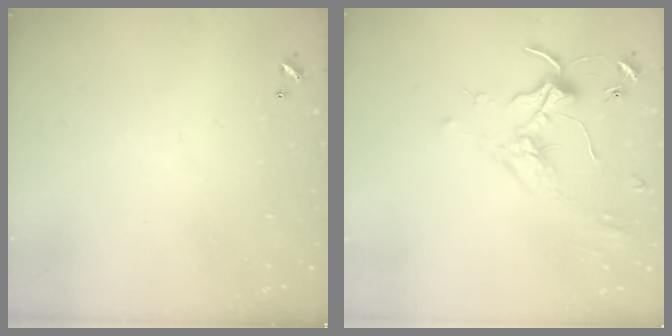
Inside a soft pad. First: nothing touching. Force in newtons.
{"total": 1.6, "press": 1.6, "slide": 0.4}